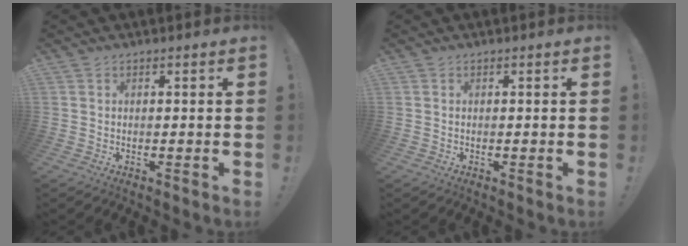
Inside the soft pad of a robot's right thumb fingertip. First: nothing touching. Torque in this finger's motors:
{"motor_torque": [-0.04, 0.39, -0.09, 0.05, 0.00]}